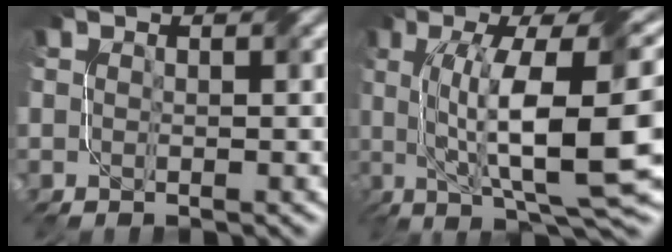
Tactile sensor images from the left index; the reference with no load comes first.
{"total": 13.7, "force": [1.5, 3.2, 13.3], "torque": [-0.207, 0.009, 0.034]}